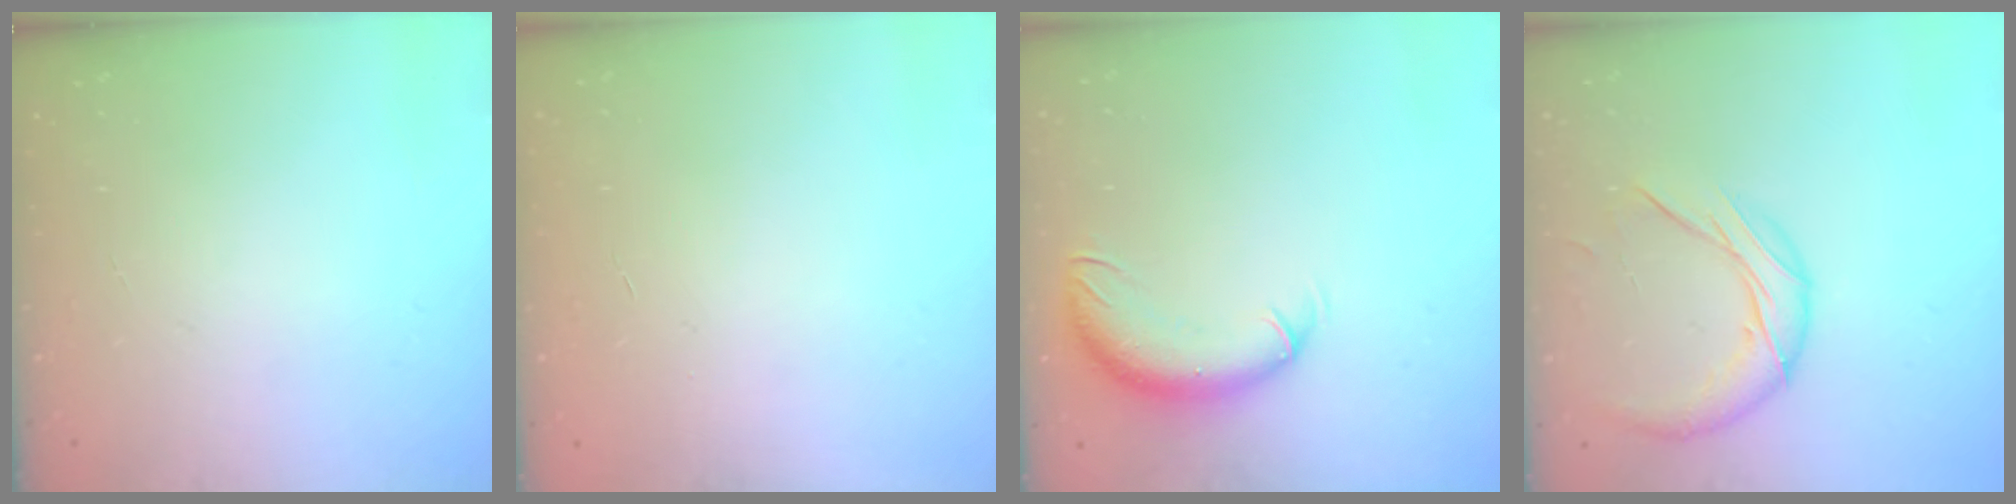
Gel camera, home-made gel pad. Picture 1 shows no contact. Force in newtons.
{"total": 0.0}
{"total": 10.1, "press": 9.8, "slide": 2.5}
{"total": 10.8, "press": 10.8, "slide": 0.6}